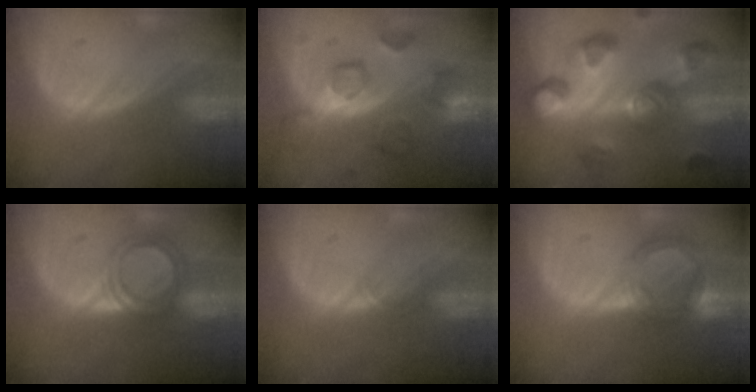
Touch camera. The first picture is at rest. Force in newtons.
{"total": 8.2, "press": 7.8, "slide": 2.5}
{"total": 11.3, "press": 10.1, "slide": 5.1}
{"total": 4.8, "press": 4.6, "slide": 1.4}
{"total": 0.8, "press": 0.7, "slide": 0.4}
{"total": 6.4, "press": 5.8, "slide": 2.7}